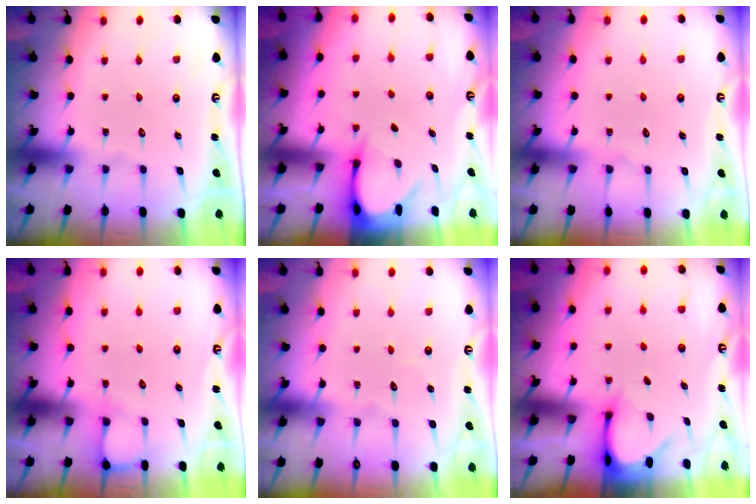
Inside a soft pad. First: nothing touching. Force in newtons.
{"total": 3.7, "press": 3.7, "slide": 0.3}
{"total": 2.6, "press": 2.6, "slide": 0.4}
{"total": 5.5, "press": 5.5, "slide": 0.5}
{"total": 2.5, "press": 2.5, "slide": 0.2}
{"total": 3.3, "press": 3.2, "slide": 0.3}